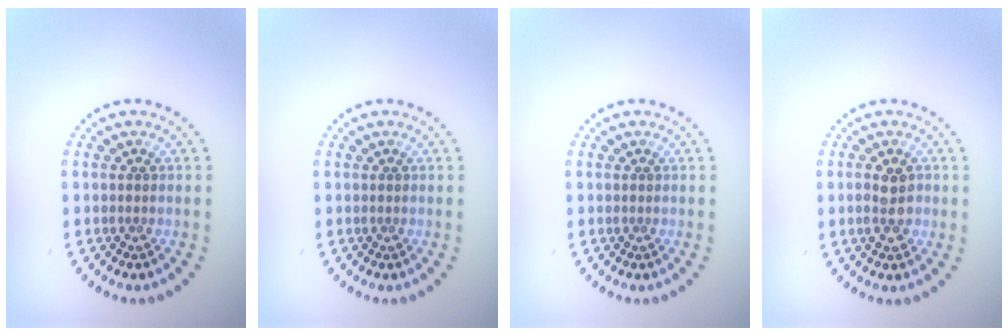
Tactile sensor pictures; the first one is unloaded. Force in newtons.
{"total": 0.0}
{"total": 0.0}
{"total": 2.4, "press": 2.4, "slide": 0.2}